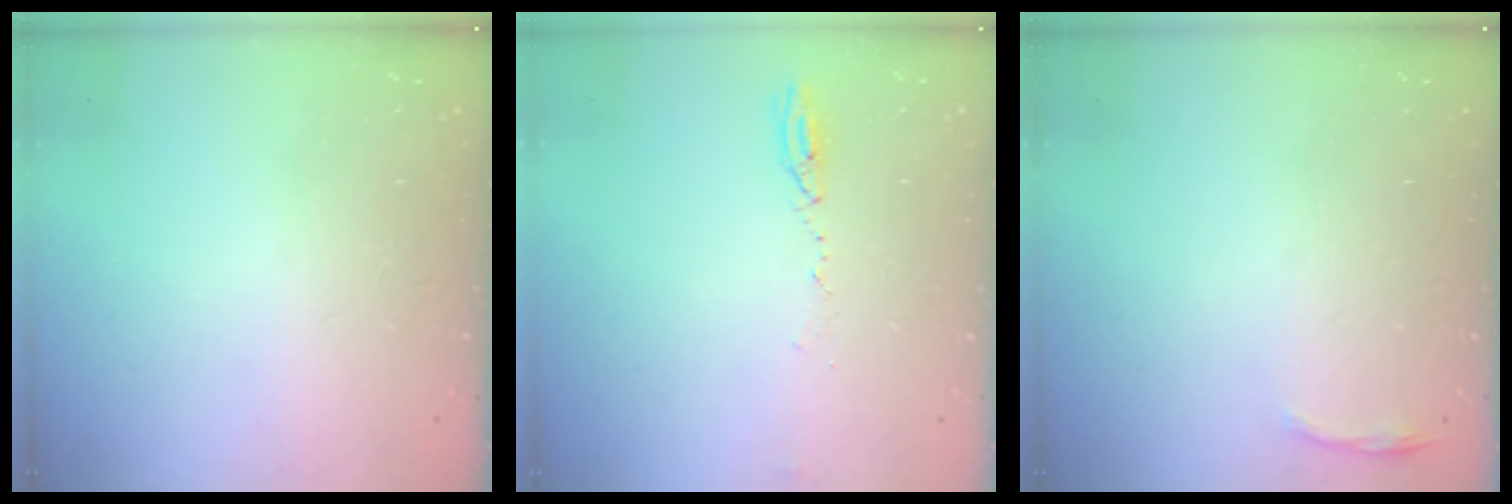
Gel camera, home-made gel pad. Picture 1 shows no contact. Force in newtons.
{"total": 3.9, "press": 3.8, "slide": 1.2}
{"total": 3.6, "press": 3.5, "slide": 0.7}